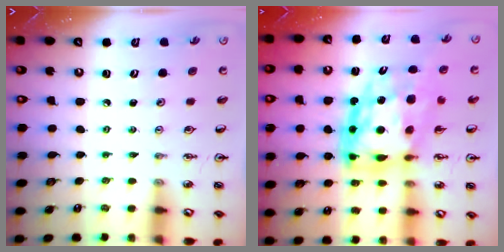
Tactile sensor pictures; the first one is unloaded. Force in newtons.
{"total": 15.0, "press": 14.9, "slide": 2.2}